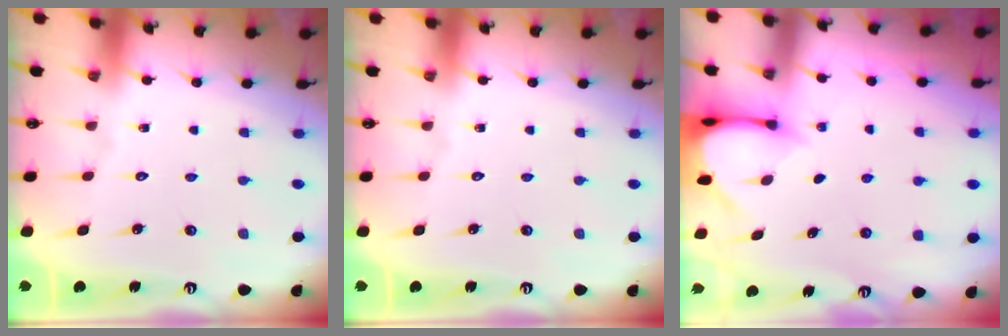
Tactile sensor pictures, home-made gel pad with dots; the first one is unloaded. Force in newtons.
{"total": 0.0}
{"total": 3.3, "press": 3.3, "slide": 0.3}